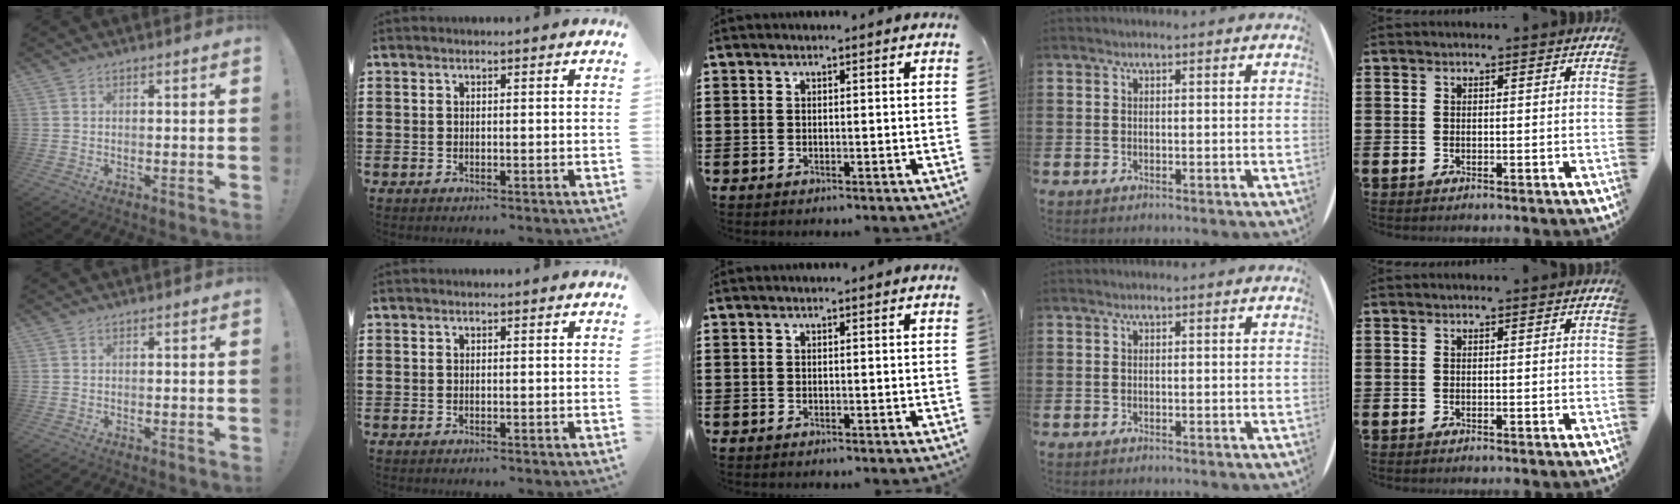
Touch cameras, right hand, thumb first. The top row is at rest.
{}